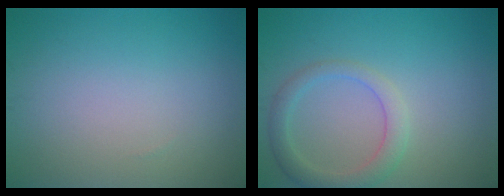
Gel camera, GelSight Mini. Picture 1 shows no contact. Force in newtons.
{"total": 3.0, "press": 2.9, "slide": 0.3}